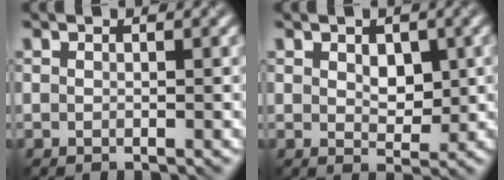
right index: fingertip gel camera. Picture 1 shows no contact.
{"total": 2.5, "force": [0.5, 1.7, 1.8], "torque": [-0.029, -0.007, 0.012]}